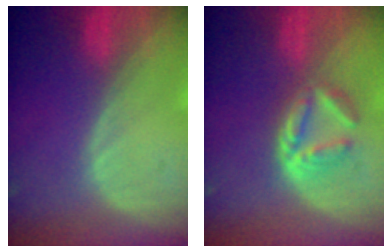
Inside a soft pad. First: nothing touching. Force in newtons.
{"total": 6.1, "press": 5.4, "slide": 2.8}